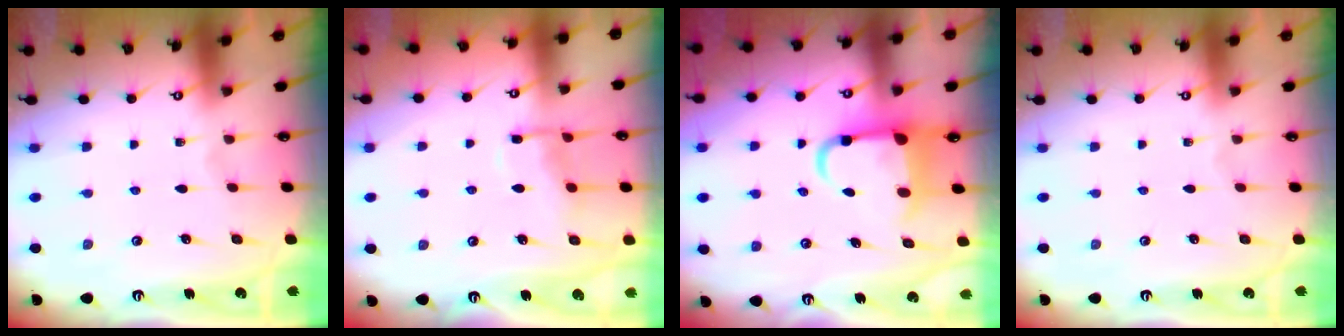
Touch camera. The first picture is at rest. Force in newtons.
{"total": 8.8, "press": 8.8, "slide": 0.8}
{"total": 7.0, "press": 6.7, "slide": 1.9}
{"total": 0.0}